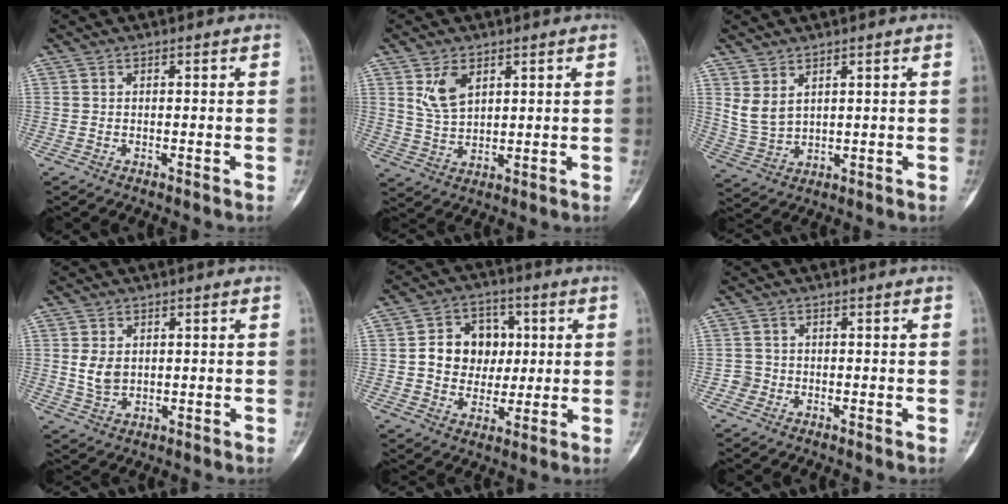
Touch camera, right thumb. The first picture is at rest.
{"total": 6.1, "force": [2.8, 3.6, 4.2], "torque": [-0.068, -0.015, 0.061]}
{"total": 5.2, "force": [2.5, 3.0, 3.4], "torque": [-0.062, -0.014, 0.065]}
{"total": 4.6, "force": [0.6, 3.3, 3.1], "torque": [-0.047, -0.006, 0.019]}
{"total": 11.4, "force": [1.4, 9.6, 6.0], "torque": [-0.044, 0.008, 0.023]}
{"total": 1.7, "force": [-0.6, 1.6, 0.0], "torque": [0.012, 0.008, -0.018]}